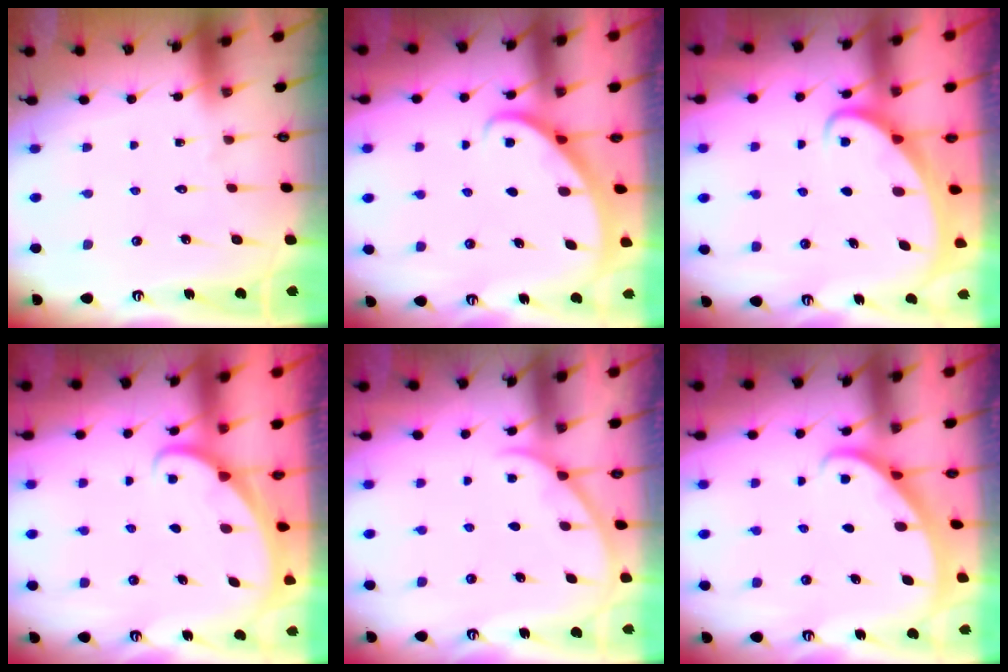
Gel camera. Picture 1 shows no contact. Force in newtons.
{"total": 2.3, "press": 2.3, "slide": 0.2}
{"total": 2.0, "press": 2.0, "slide": 0.2}
{"total": 1.2, "press": 1.2, "slide": 0.0}
{"total": 1.9, "press": 1.9, "slide": 0.2}
{"total": 2.2, "press": 2.2, "slide": 0.1}